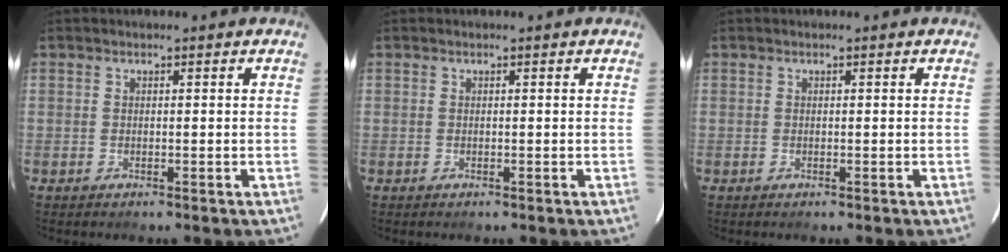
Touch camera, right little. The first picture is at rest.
{"total": 0.0}
{"total": 0.0}